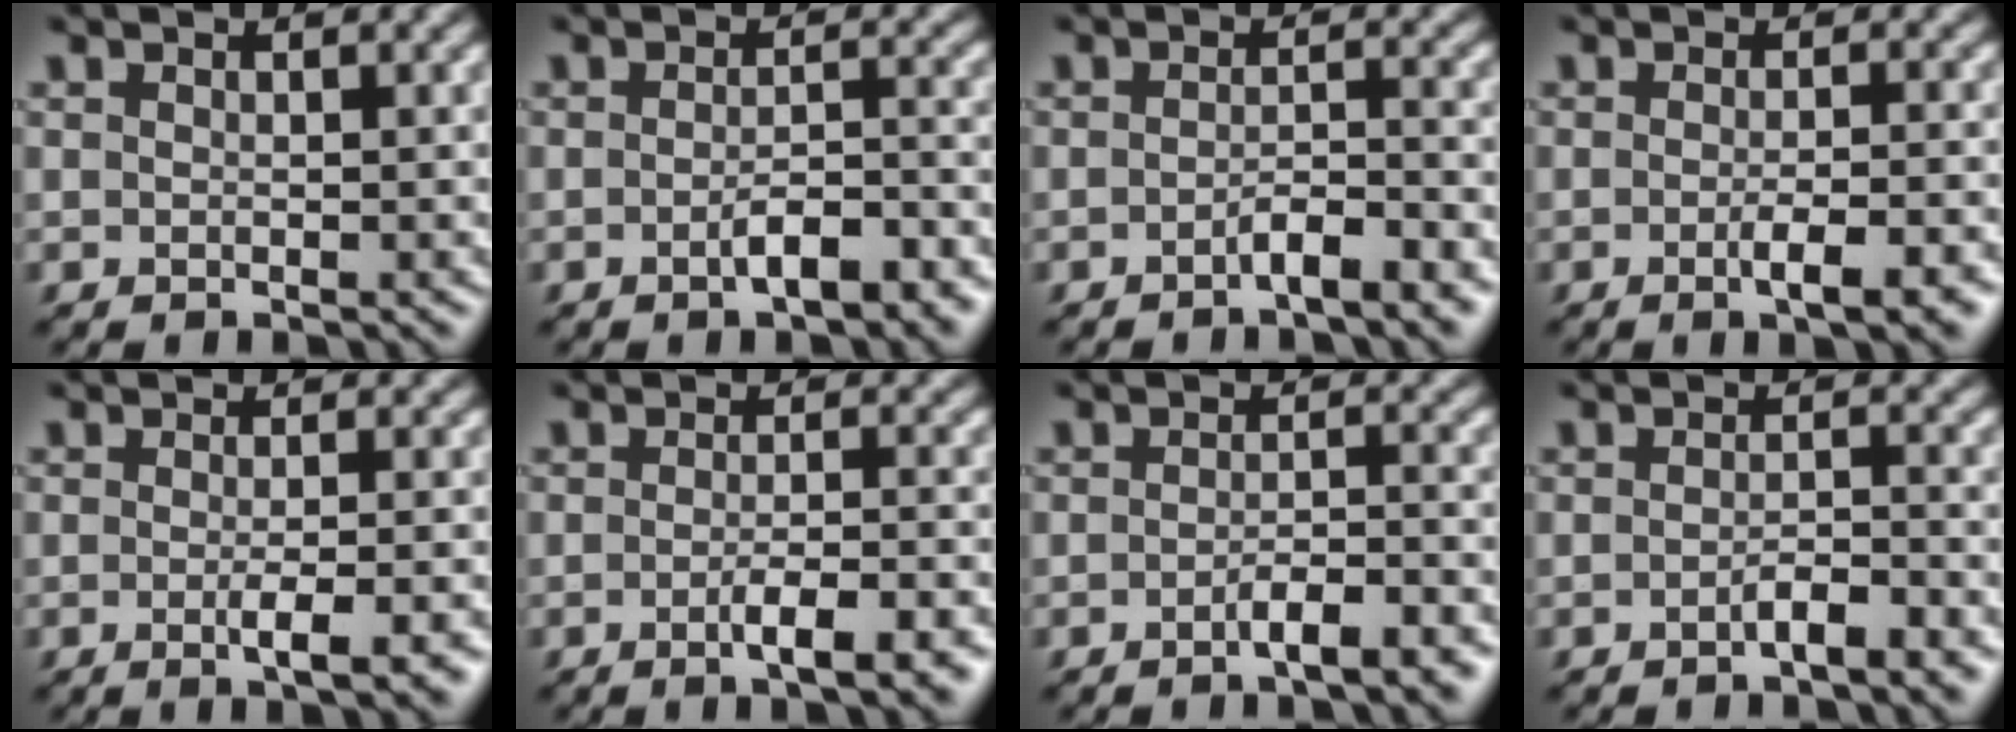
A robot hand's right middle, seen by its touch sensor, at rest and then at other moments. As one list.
[{"total": 3.8, "force": [-1.8, 1.2, 3.1], "torque": [-0.053, 0.002, -0.026]}, {"total": 2.8, "force": [-1.7, 0.6, 2.2], "torque": [-0.035, 0.008, -0.033]}, {"total": 3.9, "force": [-1.5, 0.9, 3.5], "torque": [-0.050, 0.000, -0.022]}, {"total": 3.7, "force": [-1.1, 0.9, 3.4], "torque": [-0.045, -0.002, -0.017]}, {"total": 4.2, "force": [-1.8, 1.0, 3.7], "torque": [-0.056, 0.000, -0.028]}, {"total": 3.5, "force": [-1.9, 0.9, 2.8], "torque": [-0.043, 0.006, -0.035]}, {"total": 2.6, "force": [-1.4, 0.6, 2.1], "torque": [-0.033, 0.006, -0.027]}]